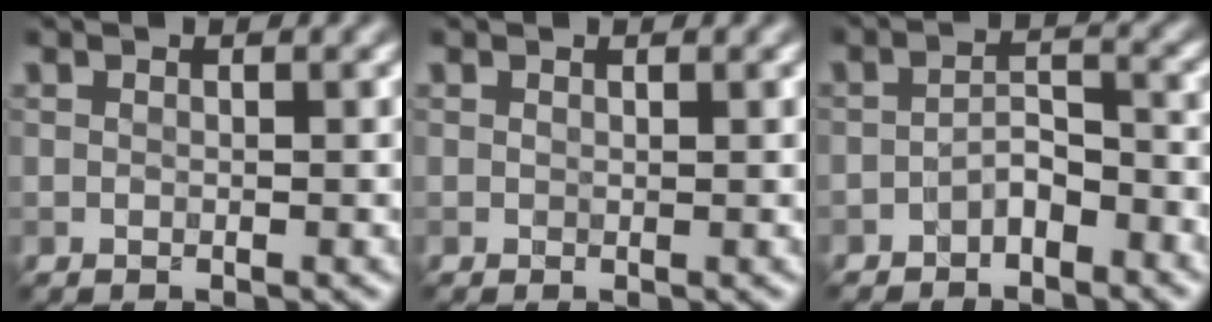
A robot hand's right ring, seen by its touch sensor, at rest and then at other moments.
{"total": 0.0}
{"total": 2.8, "force": [-2.0, 1.0, 1.7], "torque": [-0.030, 0.012, -0.040]}